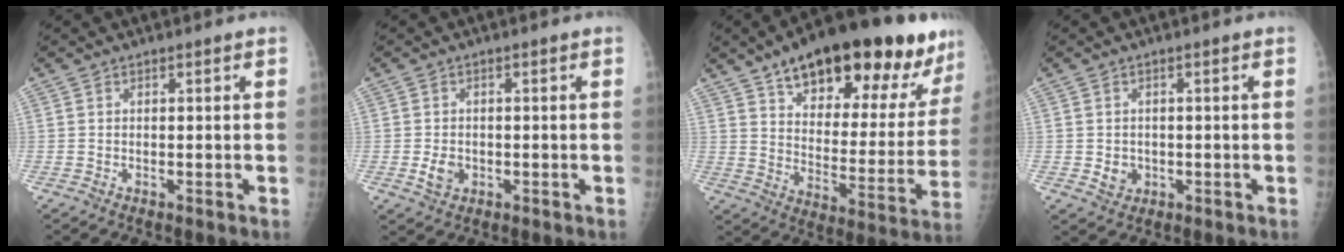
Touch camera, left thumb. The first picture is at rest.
{"total": 3.2, "force": [-0.8, 2.4, 1.9], "torque": [-0.029, 0.001, -0.009]}
{"total": 29.1, "force": [19.0, 10.8, 19.2], "torque": [-0.237, -0.055, 0.277]}
{"total": 2.9, "force": [-0.4, 2.5, 1.2], "torque": [-0.008, 0.001, 0.003]}